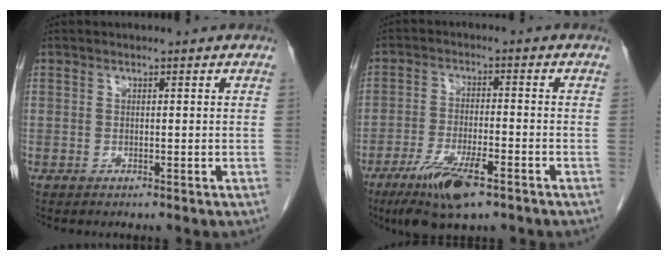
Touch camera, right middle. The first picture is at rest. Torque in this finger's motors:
{"motor_torque": [1.33, -0.81, 0.50, 0.12]}